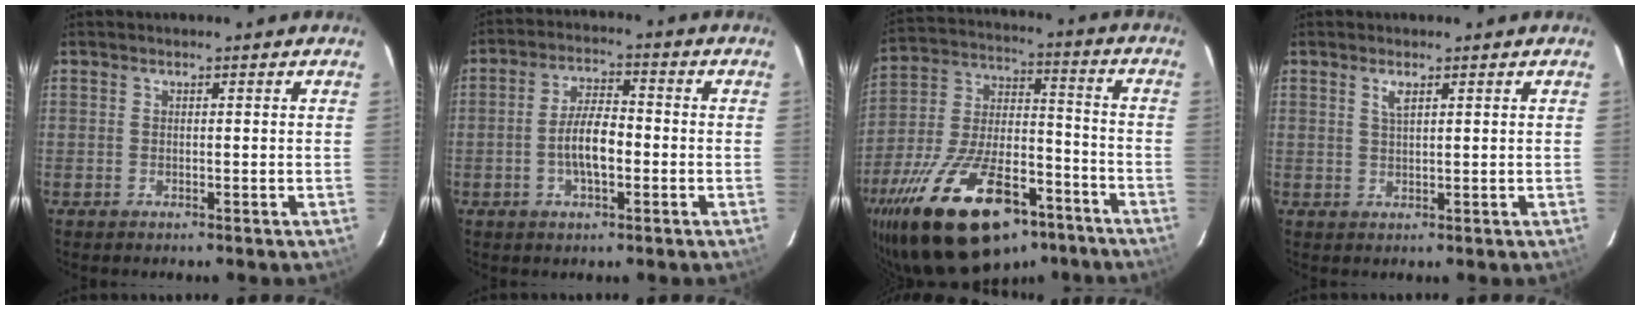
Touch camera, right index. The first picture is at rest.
{"total": 7.0, "force": [-1.7, 2.7, 6.2], "torque": [-0.120, 0.007, -0.027]}
{"total": 28.8, "force": [-18.3, 12.9, 18.1], "torque": [-0.349, -0.010, -0.281]}
{"total": 1.8, "force": [1.0, 0.5, 1.4], "torque": [-0.027, 0.001, 0.018]}